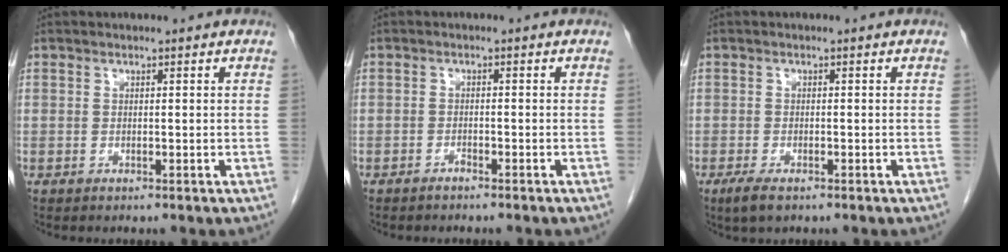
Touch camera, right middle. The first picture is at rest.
{"total": 1.2, "force": [-1.1, 0.1, 0.4], "torque": [-0.013, 0.000, -0.017]}
{"total": 2.9, "force": [-1.8, 1.0, 2.0], "torque": [-0.046, -0.006, -0.030]}